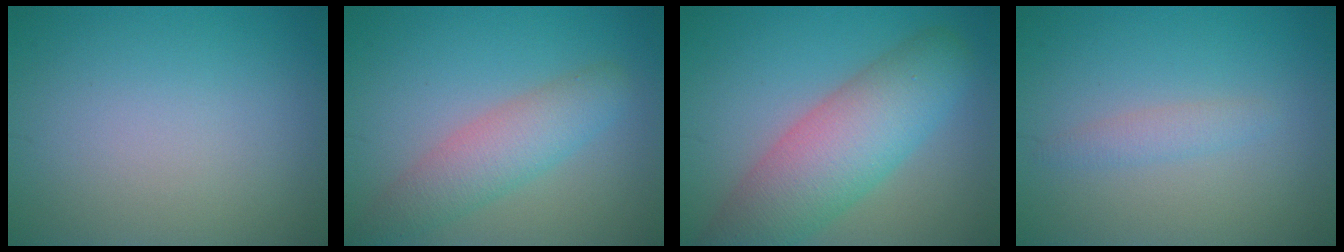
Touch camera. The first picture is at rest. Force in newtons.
{"total": 4.2, "press": 4.2, "slide": 0.4}
{"total": 8.3, "press": 8.3, "slide": 0.5}
{"total": 1.4, "press": 1.4, "slide": 0.1}